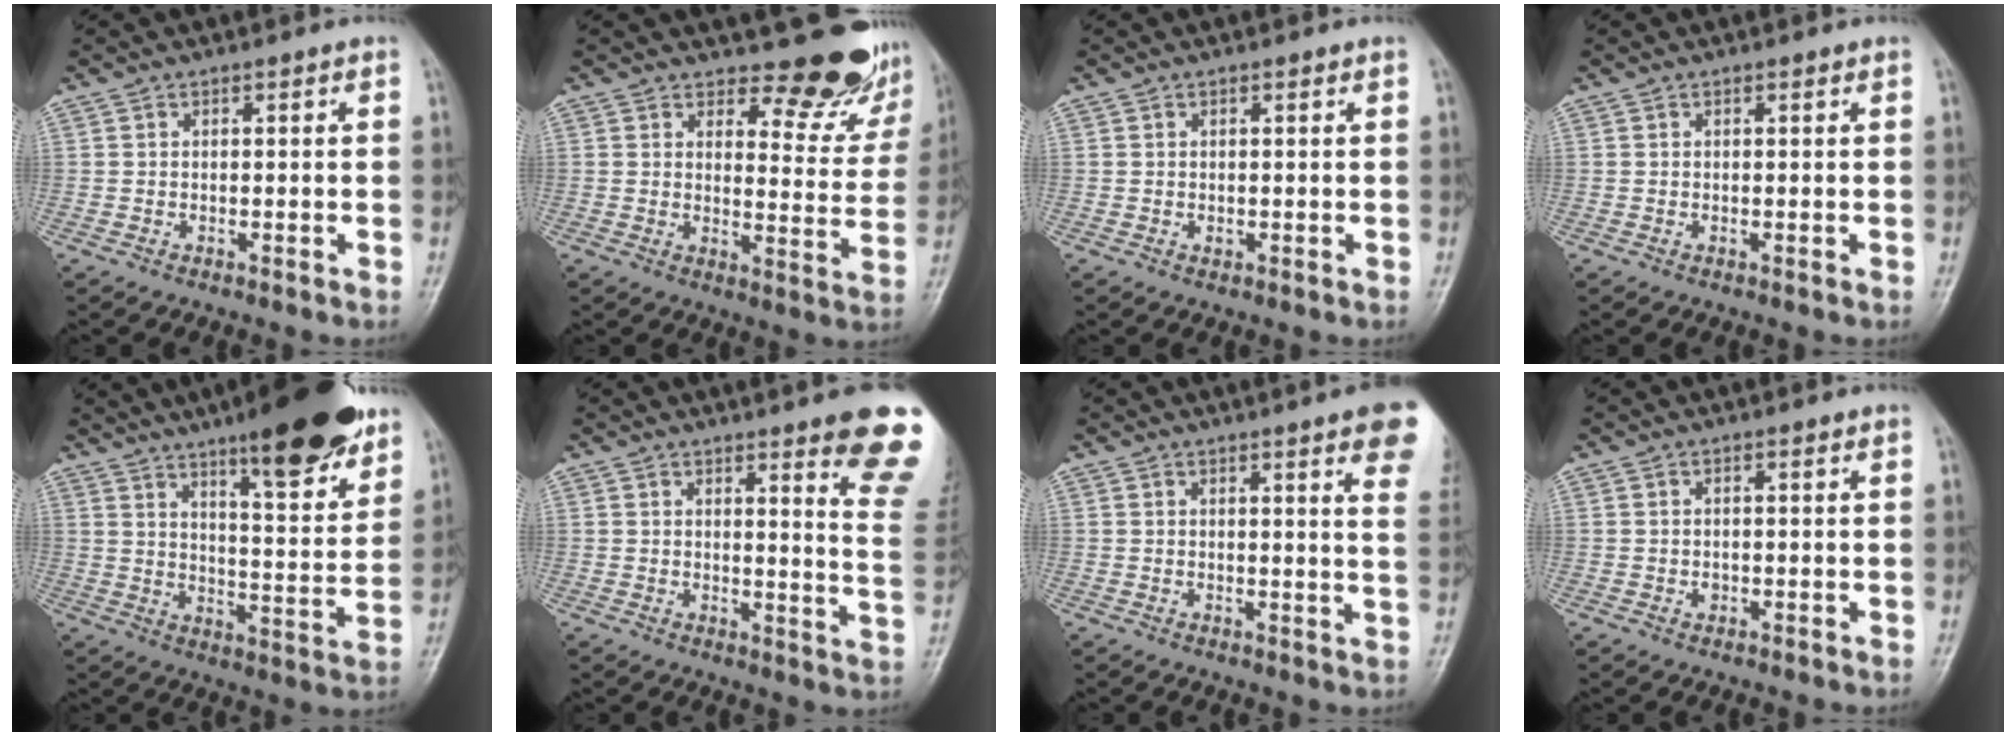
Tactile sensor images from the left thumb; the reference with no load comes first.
{"total": 12.4, "force": [11.2, 4.2, 3.1], "torque": [0.001, -0.106, 0.126]}
{"total": 0.6, "force": [0.2, 0.5, 0.4], "torque": [-0.004, -0.001, 0.004]}
{"total": 0.0}
{"total": 19.5, "force": [13.1, 4.4, 13.7], "torque": [-0.164, -0.068, 0.196]}
{"total": 13.9, "force": [9.4, 1.6, 10.1], "torque": [-0.092, -0.061, 0.100]}
{"total": 11.2, "force": [6.7, 1.4, 8.8], "torque": [-0.087, -0.020, 0.065]}
{"total": 0.8, "force": [0.1, 0.7, 0.4], "torque": [-0.003, 0.000, 0.002]}